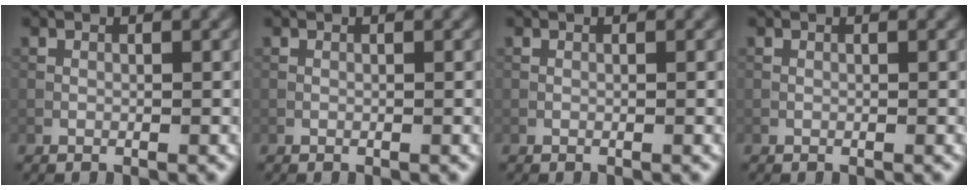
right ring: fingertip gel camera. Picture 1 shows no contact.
{"total": 0.0}
{"total": 0.0}
{"total": 0.0}